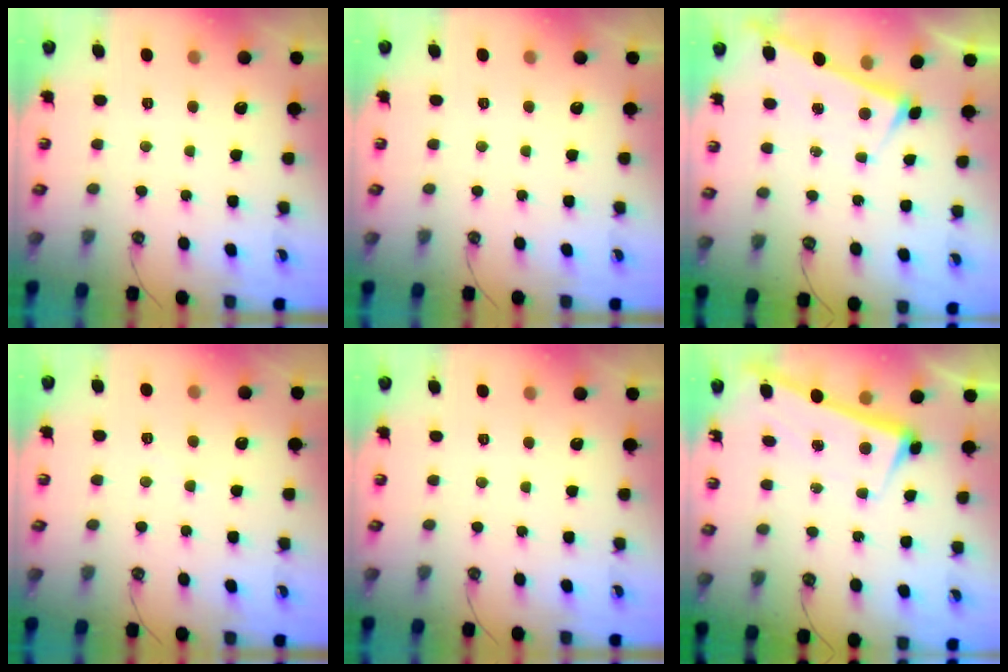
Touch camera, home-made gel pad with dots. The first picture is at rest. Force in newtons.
{"total": 0.0}
{"total": 3.0, "press": 3.0, "slide": 0.2}
{"total": 2.2, "press": 2.1, "slide": 0.3}
{"total": 0.0}
{"total": 2.6, "press": 2.5, "slide": 0.7}